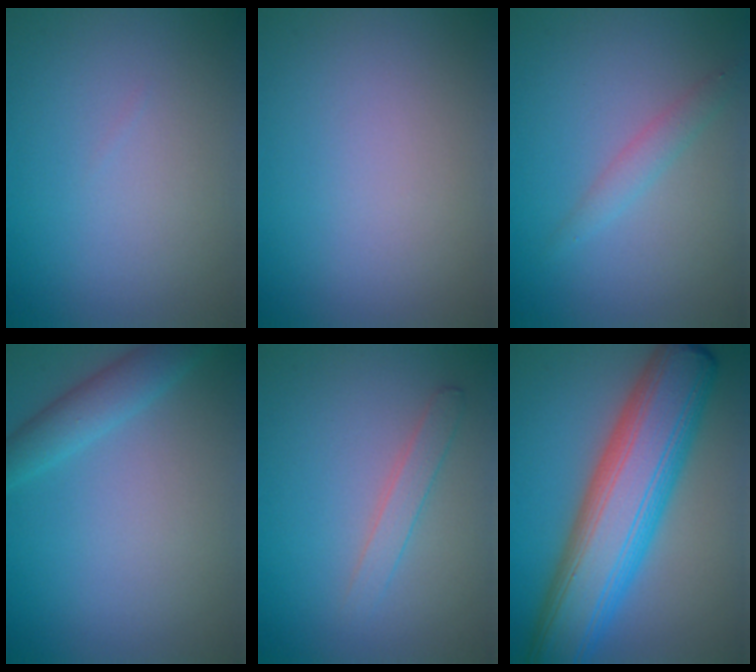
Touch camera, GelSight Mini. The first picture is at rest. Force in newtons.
{"total": 0.0}
{"total": 1.5, "press": 1.5, "slide": 0.1}
{"total": 2.6, "press": 2.6, "slide": 0.1}
{"total": 1.7, "press": 1.7, "slide": 0.1}
{"total": 11.8, "press": 11.8, "slide": 0.4}